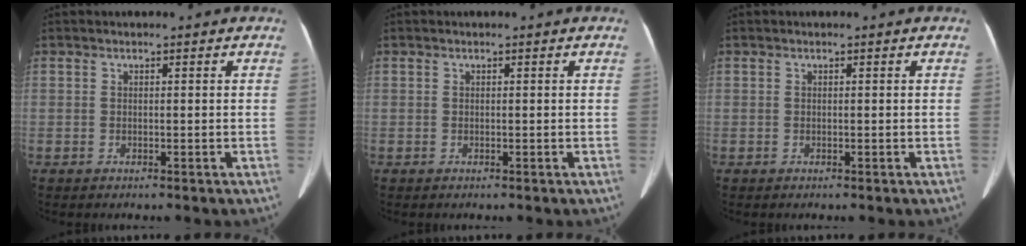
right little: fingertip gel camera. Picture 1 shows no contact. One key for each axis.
{"total": 0.0}
{"total": 0.0}